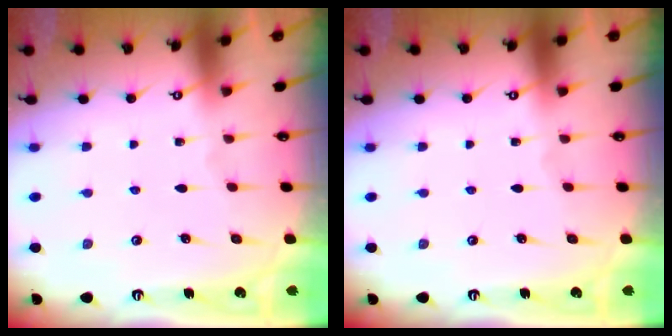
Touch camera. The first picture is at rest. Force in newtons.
{"total": 0.0}